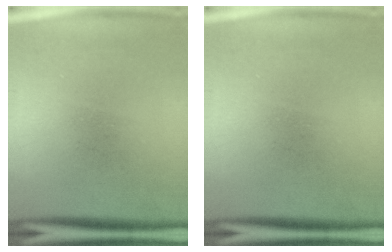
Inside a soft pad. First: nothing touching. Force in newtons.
{"total": 0.0}